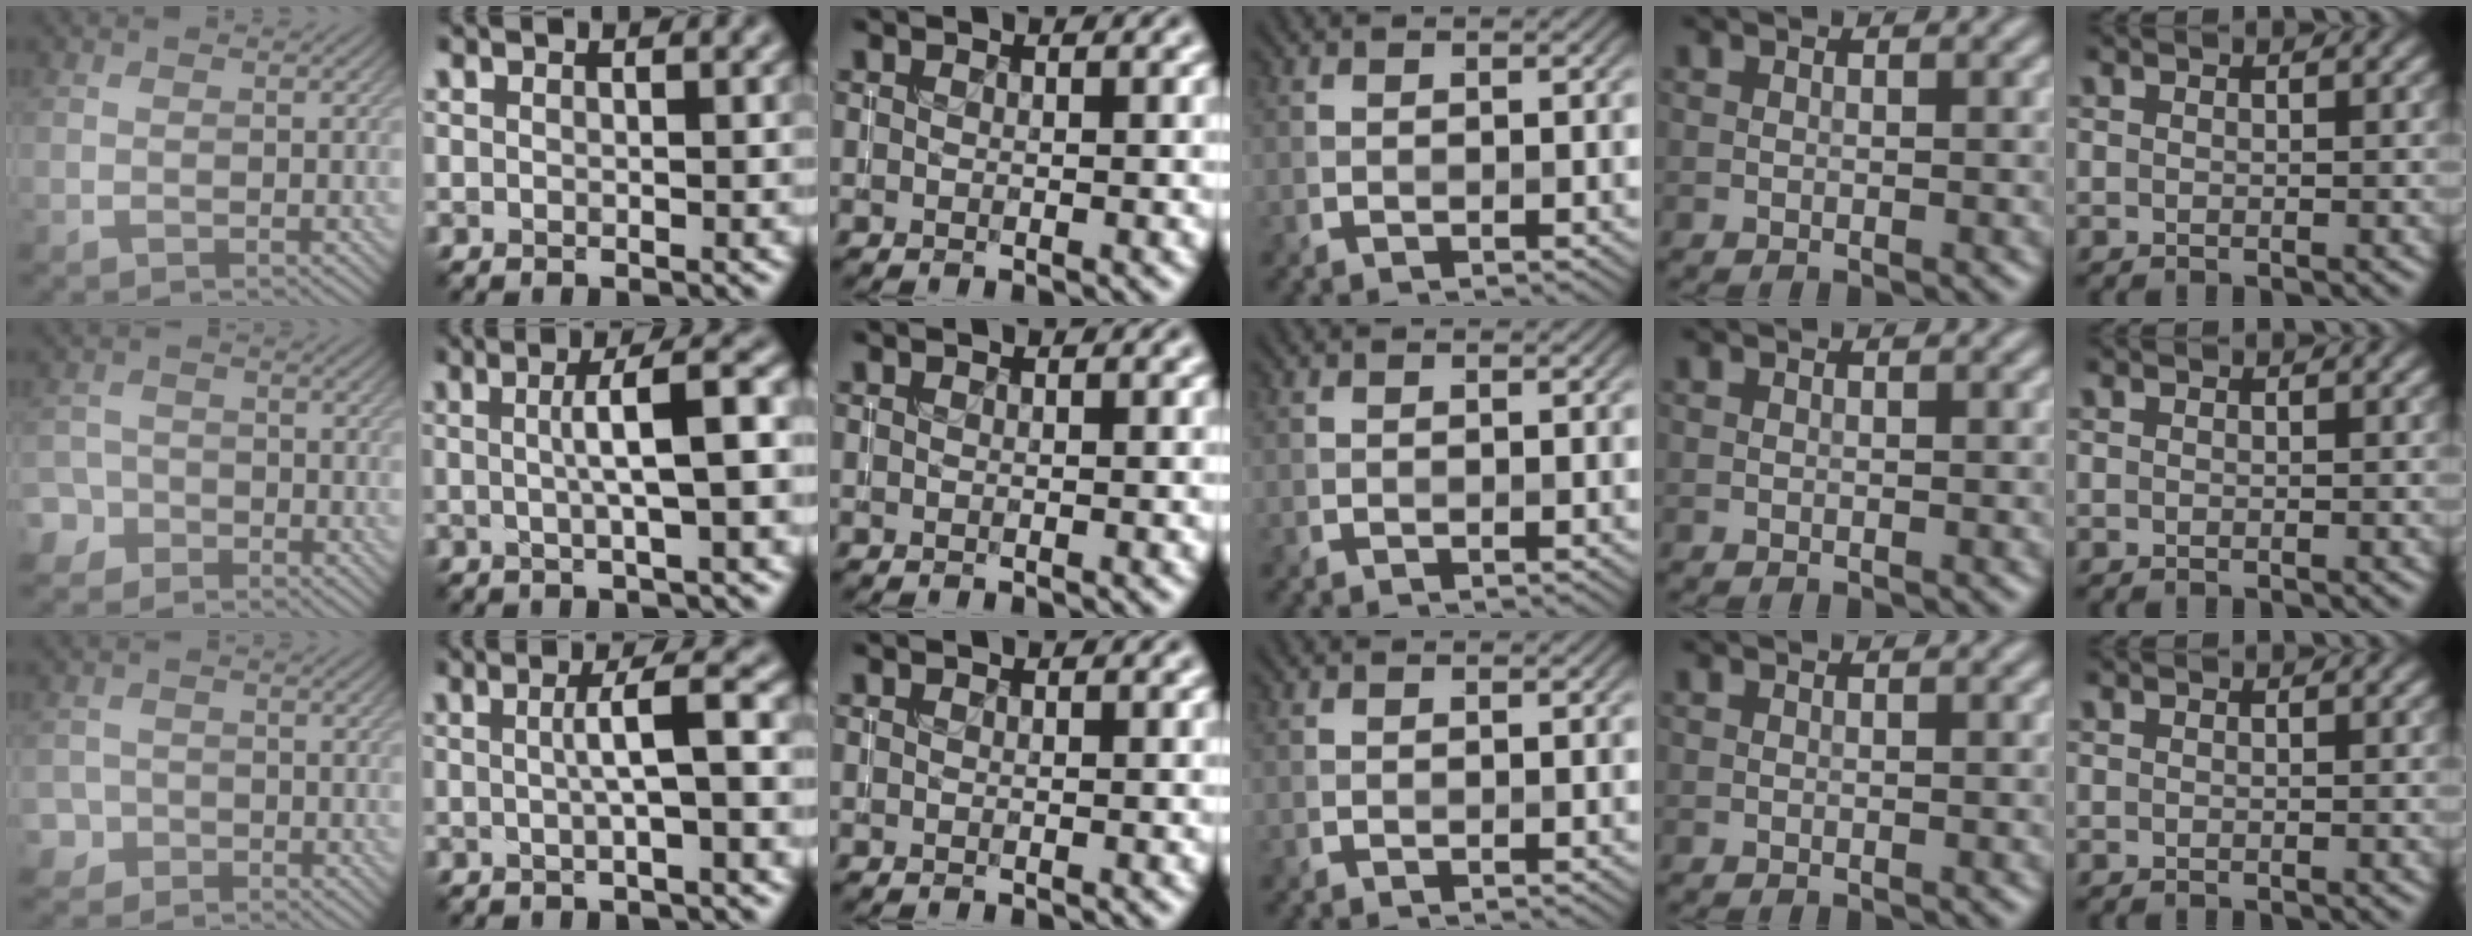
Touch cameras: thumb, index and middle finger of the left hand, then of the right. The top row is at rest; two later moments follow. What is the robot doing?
{"motion": "insert", "object": "coin"}